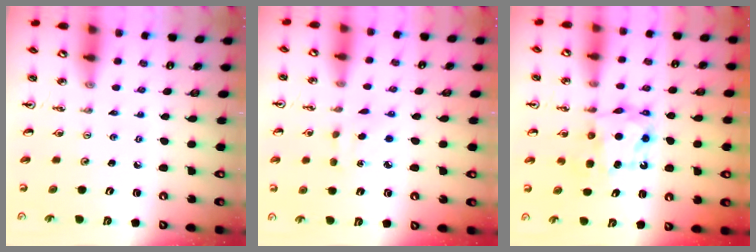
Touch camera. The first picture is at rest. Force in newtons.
{"total": 3.8, "press": 3.8, "slide": 0.5}
{"total": 6.8, "press": 6.8, "slide": 0.2}